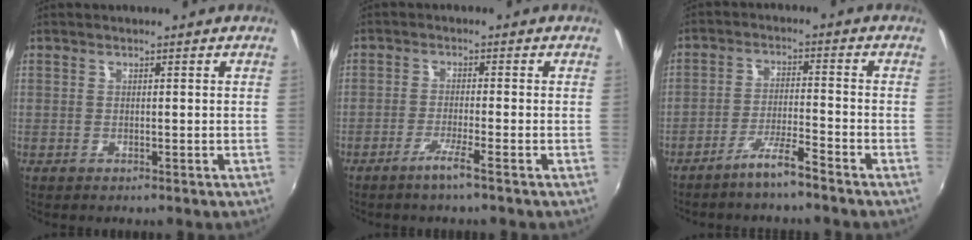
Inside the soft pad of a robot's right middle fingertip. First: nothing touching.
{"total": 3.4, "force": [-2.3, -0.7, 2.3], "torque": [-0.056, -0.005, -0.046]}
{"total": 5.0, "force": [-4.1, -0.4, 2.8], "torque": [-0.070, 0.004, -0.075]}